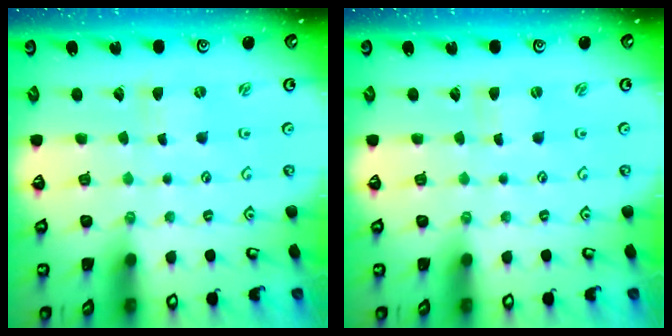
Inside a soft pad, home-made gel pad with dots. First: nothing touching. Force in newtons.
{"total": 0.0}